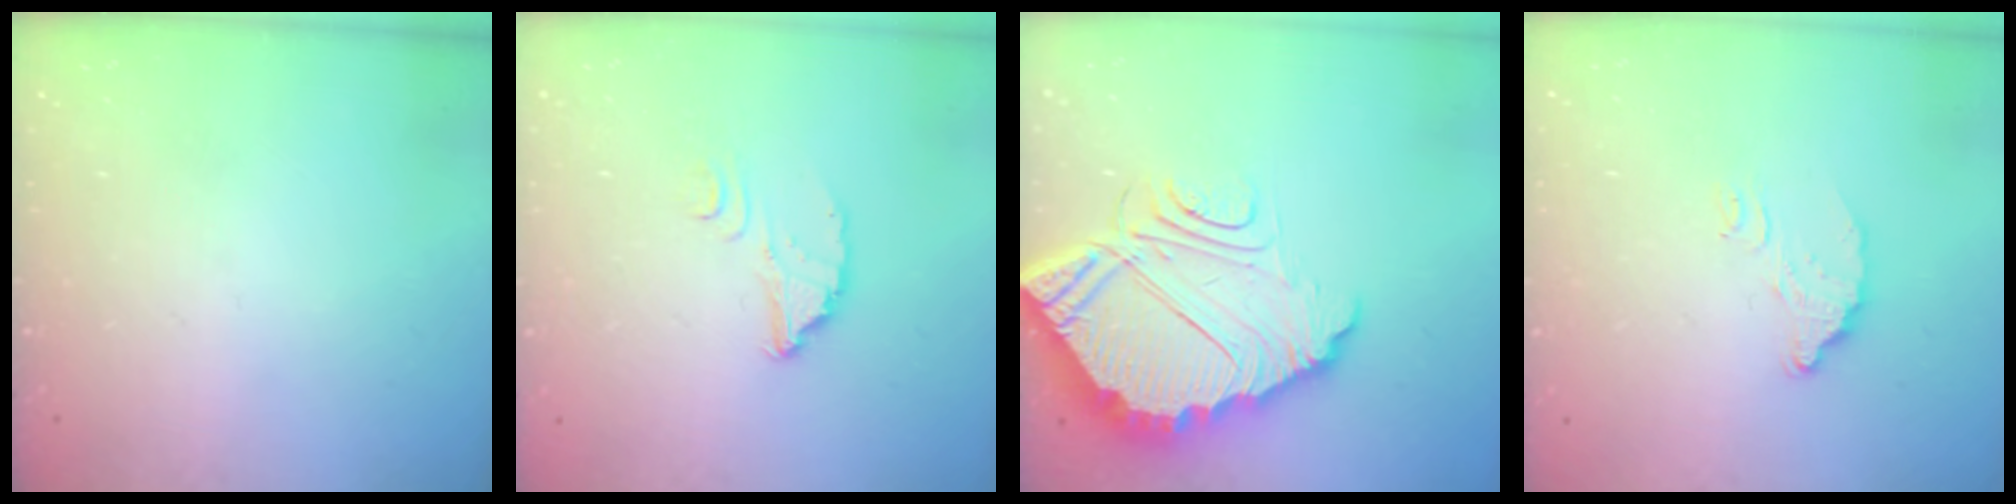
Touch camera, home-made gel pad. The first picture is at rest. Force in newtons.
{"total": 3.6, "press": 3.6, "slide": 0.3}
{"total": 14.2, "press": 14.1, "slide": 1.2}
{"total": 6.7, "press": 6.7, "slide": 0.3}